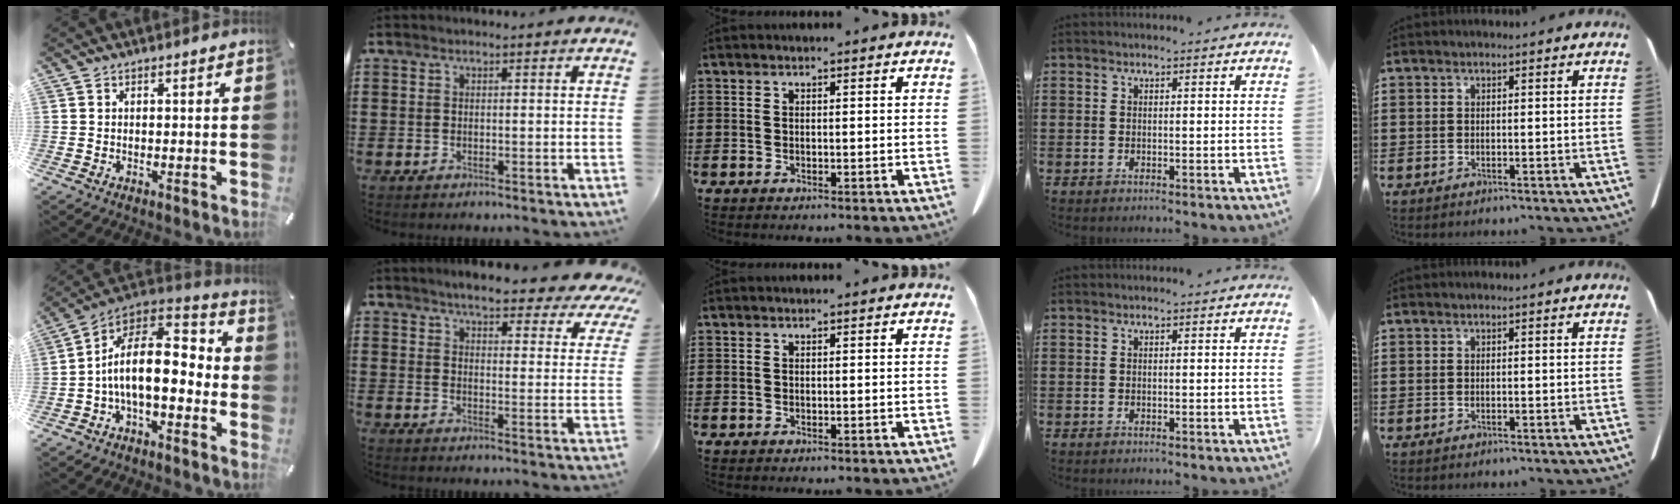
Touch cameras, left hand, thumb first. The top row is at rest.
{"thumb": {"total": 17.2, "force": [-1.8, 9.5, 14.3], "torque": [-0.254, 0.009, -0.028]}, "index": {"total": 5.6, "force": [5.1, 0.4, 2.3], "torque": [-0.057, -0.031, 0.085]}}